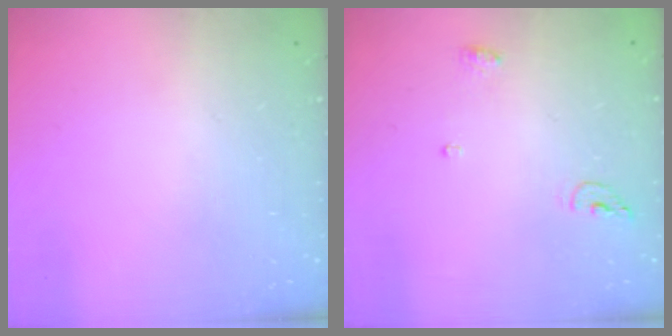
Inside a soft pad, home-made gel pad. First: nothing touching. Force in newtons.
{"total": 5.7, "press": 5.7, "slide": 1.0}